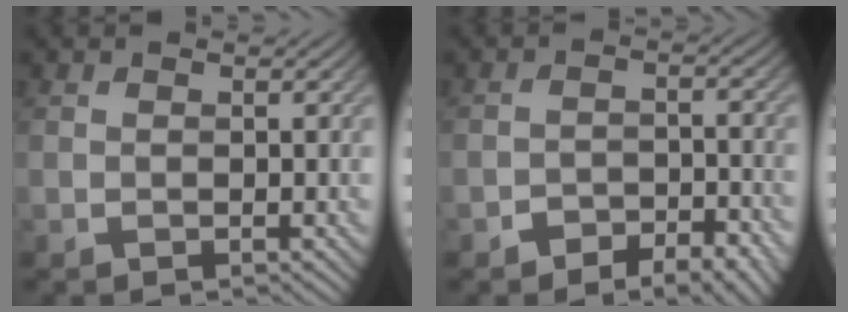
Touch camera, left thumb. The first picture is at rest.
{"total": 7.3, "force": [-4.7, 3.5, 4.2], "torque": [-0.055, -0.006, -0.071]}